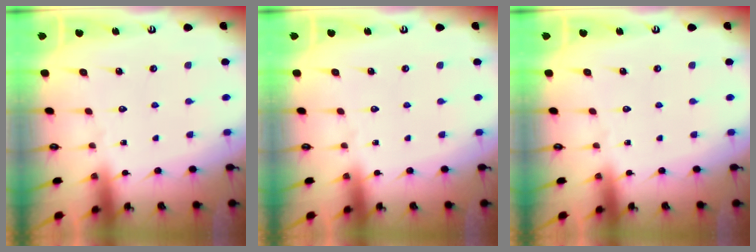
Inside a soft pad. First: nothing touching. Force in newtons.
{"total": 0.0}
{"total": 0.0}